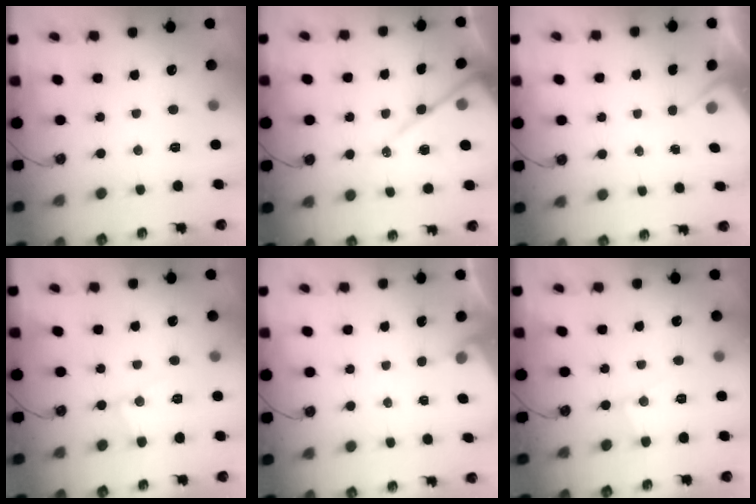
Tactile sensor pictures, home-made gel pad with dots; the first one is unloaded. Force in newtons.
{"total": 12.7, "press": 12.6, "slide": 1.2}
{"total": 2.4, "press": 2.4, "slide": 0.4}
{"total": 6.8, "press": 6.8, "slide": 0.4}
{"total": 3.0, "press": 2.9, "slide": 0.4}
{"total": 5.9, "press": 5.9, "slide": 0.2}